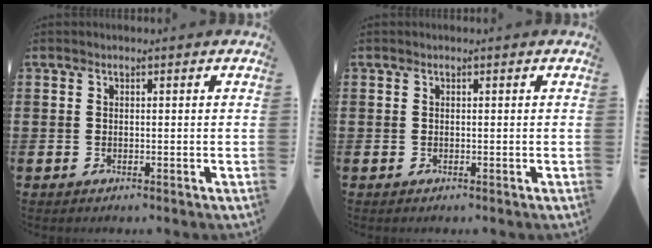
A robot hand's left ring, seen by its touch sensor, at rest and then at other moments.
{"total": 0.0}